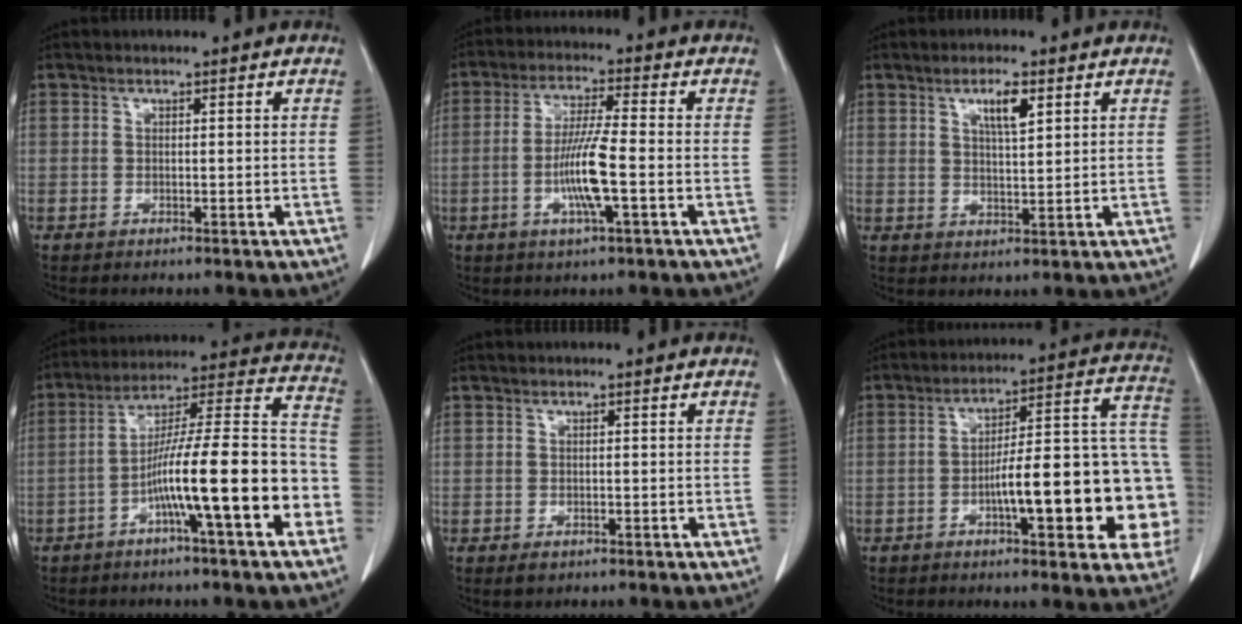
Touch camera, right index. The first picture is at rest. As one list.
[{"total": 8.5, "force": [-2.2, 0.1, 8.2], "torque": [-0.160, -0.007, -0.045]}, {"total": 4.7, "force": [2.4, 0.9, 4.0], "torque": [-0.072, 0.000, 0.041]}, {"total": 18.3, "force": [-6.3, 1.1, 17.2], "torque": [-0.249, 0.023, -0.103]}, {"total": 1.1, "force": [-0.4, 1.0, 0.5], "torque": [-0.006, 0.002, -0.001]}, {"total": 20.0, "force": [-4.7, 4.1, 19.0], "torque": [-0.182, 0.046, -0.055]}]